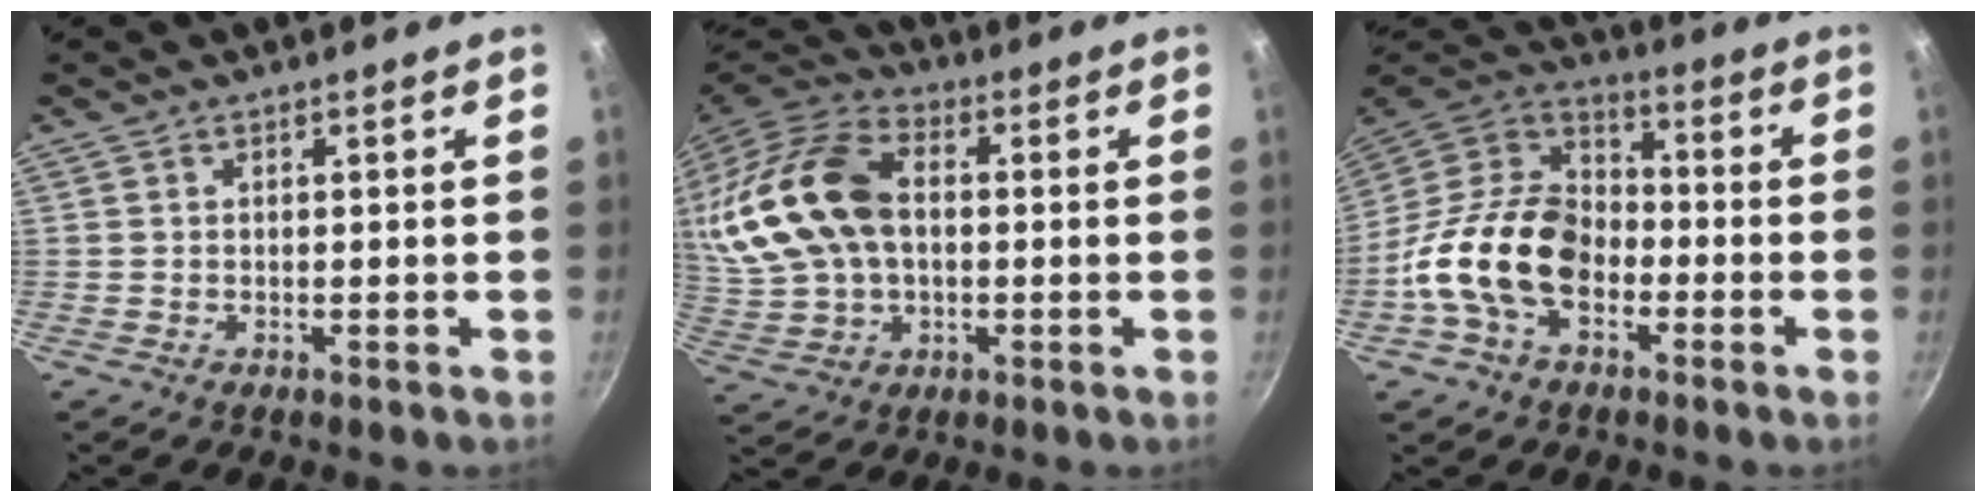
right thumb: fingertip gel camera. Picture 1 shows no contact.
{"total": 20.5, "force": [2.4, 13.9, 14.9], "torque": [-0.301, 0.026, 0.042]}
{"total": 18.6, "force": [-5.3, 12.5, 12.7], "torque": [-0.197, 0.046, -0.119]}